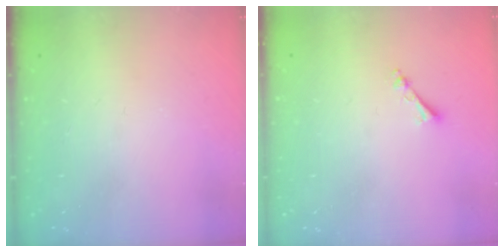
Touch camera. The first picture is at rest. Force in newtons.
{"total": 2.5, "press": 2.5, "slide": 0.3}